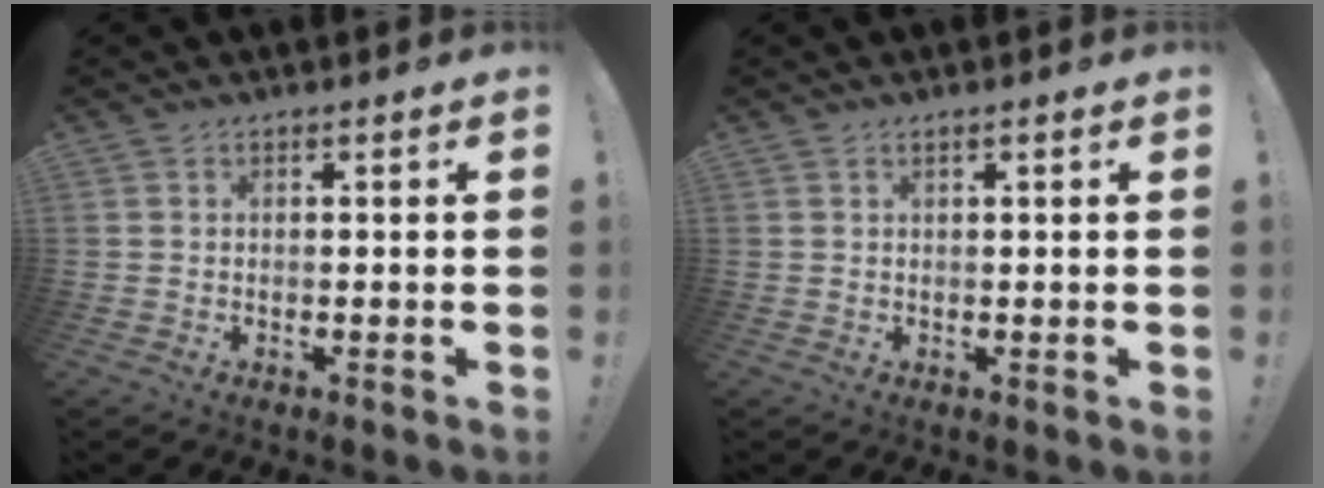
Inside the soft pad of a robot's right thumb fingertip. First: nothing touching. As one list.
[{"total": 1.1, "force": [0.7, -0.1, 0.8], "torque": [-0.018, 0.001, 0.011]}]